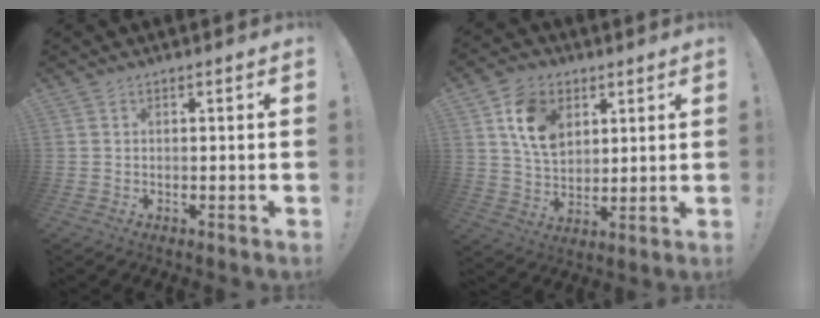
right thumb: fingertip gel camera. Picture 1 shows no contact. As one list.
[{"total": 12.6, "force": [5.7, 8.9, 6.8], "torque": [-0.114, -0.011, 0.112]}]